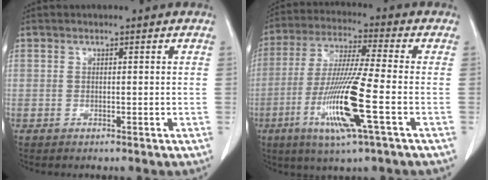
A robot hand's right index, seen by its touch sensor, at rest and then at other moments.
{"total": 14.0, "force": [-4.6, -0.2, 13.2], "torque": [-0.271, -0.021, -0.091]}